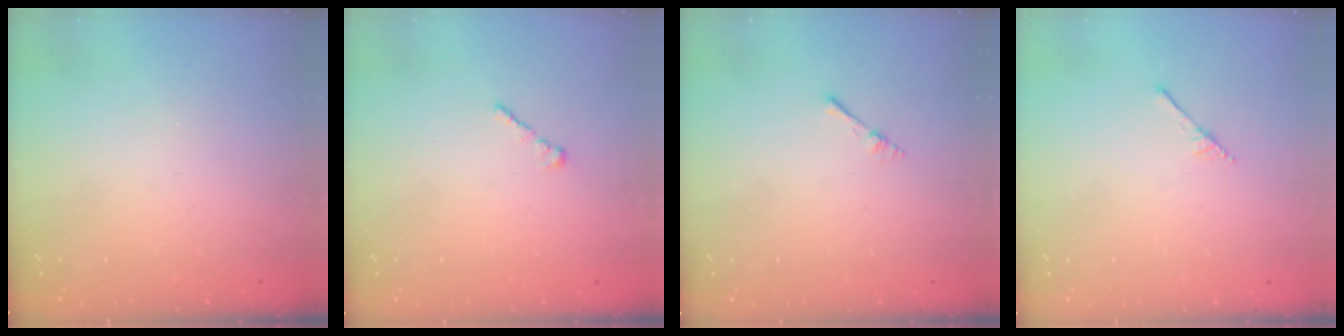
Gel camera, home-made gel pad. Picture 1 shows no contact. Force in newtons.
{"total": 1.4, "press": 1.3, "slide": 0.5}
{"total": 2.2, "press": 2.1, "slide": 0.3}
{"total": 1.7, "press": 1.7, "slide": 0.1}